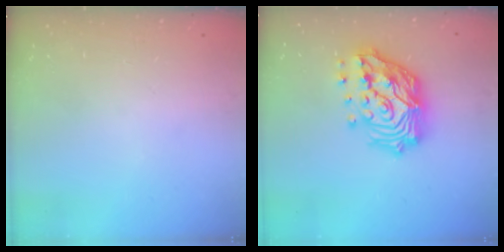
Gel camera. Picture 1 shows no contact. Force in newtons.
{"total": 22.0, "press": 21.7, "slide": 3.4}